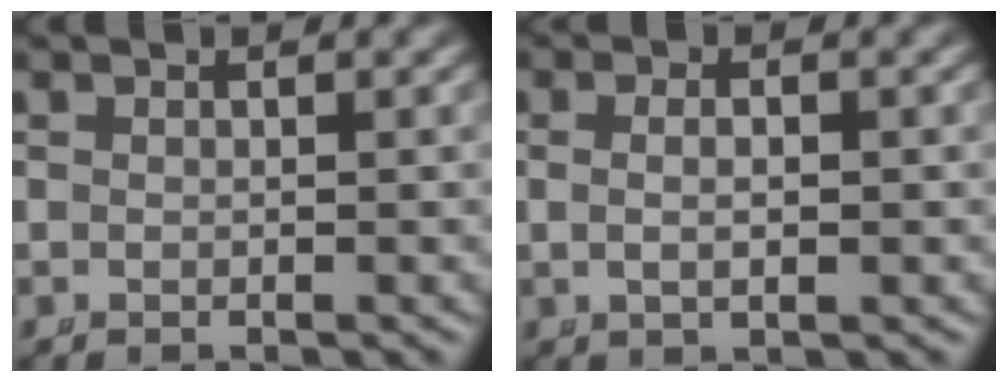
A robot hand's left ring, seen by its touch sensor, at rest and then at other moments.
{"total": 1.8, "force": [-0.2, 0.5, 1.7], "torque": [-0.030, -0.007, 0.001]}